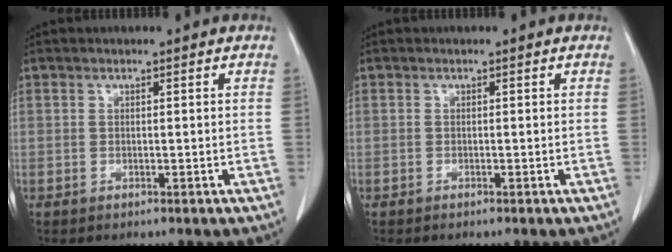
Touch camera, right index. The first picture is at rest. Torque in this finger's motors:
{"motor_torque": [0.04, -0.02, -0.01, -0.01]}